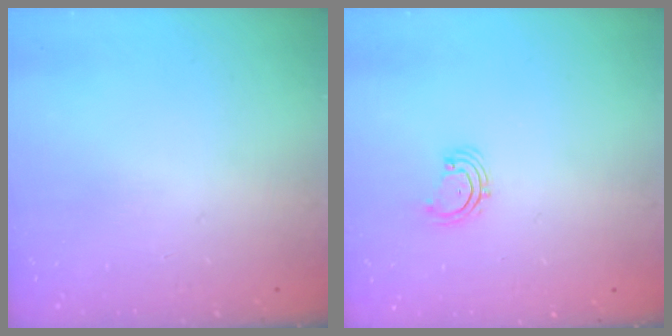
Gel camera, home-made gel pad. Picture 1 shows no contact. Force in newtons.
{"total": 2.0, "press": 2.0, "slide": 0.4}